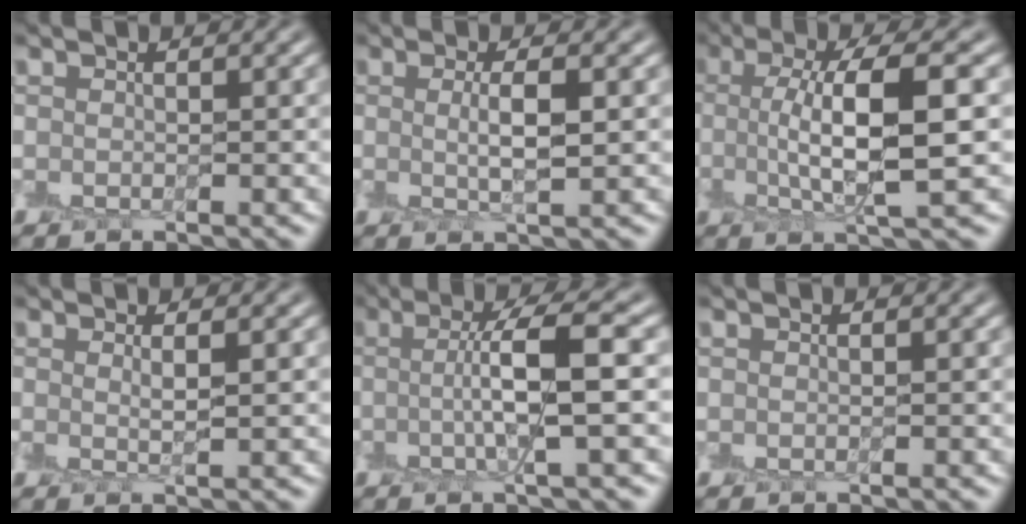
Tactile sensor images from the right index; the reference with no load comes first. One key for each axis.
{"total": 2.6, "fx": 0.2, "fy": 0.4, "fz": 2.6, "tx": -0.050, "ty": 0.000, "tz": 0.004}
{"total": 7.3, "fx": 0.5, "fy": 2.0, "fz": 7.0, "tx": -0.122, "ty": 0.006, "tz": 0.007}
{"total": 1.3, "fx": 0.4, "fy": 0.0, "fz": 1.2, "tx": -0.023, "ty": -0.003, "tz": 0.006}
{"total": 5.4, "fx": 0.1, "fy": 0.7, "fz": 5.3, "tx": -0.098, "ty": 0.008, "tz": -0.002}
{"total": 0.0}